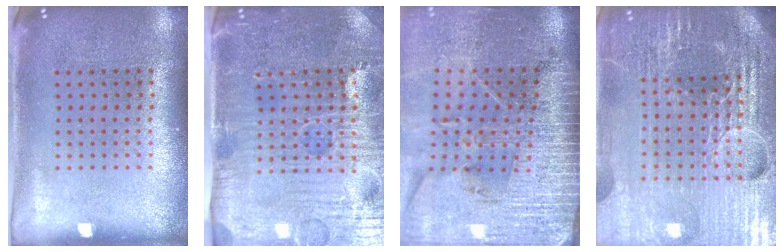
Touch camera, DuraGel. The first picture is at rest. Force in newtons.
{"total": 4.9, "press": 4.4, "slide": 2.0}
{"total": 3.8, "press": 3.4, "slide": 1.8}
{"total": 6.2, "press": 5.5, "slide": 2.9}